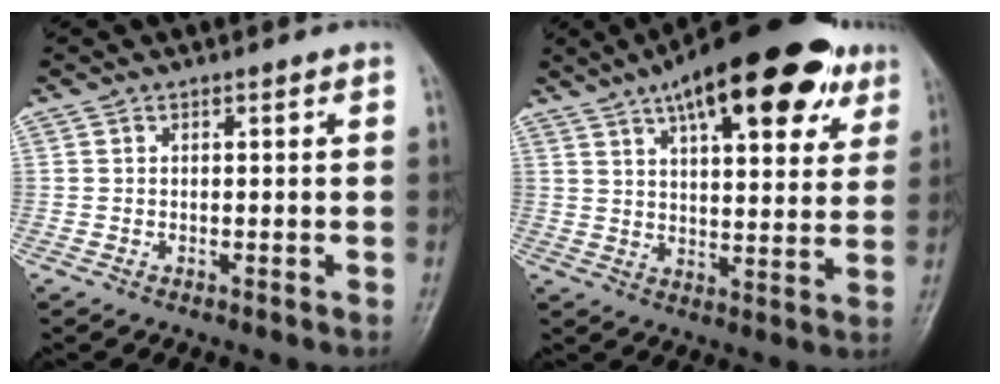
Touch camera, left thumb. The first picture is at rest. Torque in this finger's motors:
{"motor_torque": [0.67, 0.67, 1.71, -1.05, 0.33]}